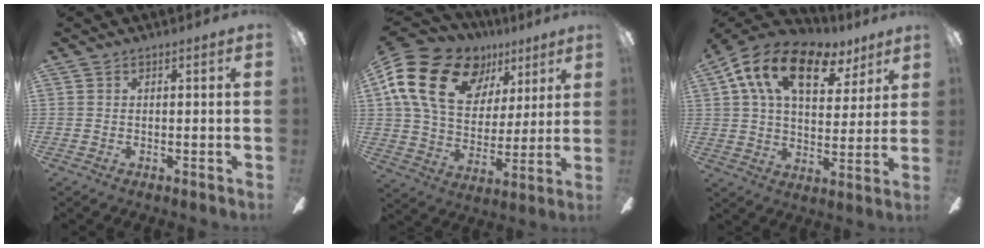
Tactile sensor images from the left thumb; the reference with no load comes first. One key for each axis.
{"total": 22.8, "fx": 10.6, "fy": 15.2, "fz": 13.3, "tx": -0.251, "ty": -0.030, "tz": 0.192}
{"total": 17.5, "fx": 9.3, "fy": 9.3, "fz": 11.5, "tx": -0.194, "ty": -0.033, "tz": 0.160}